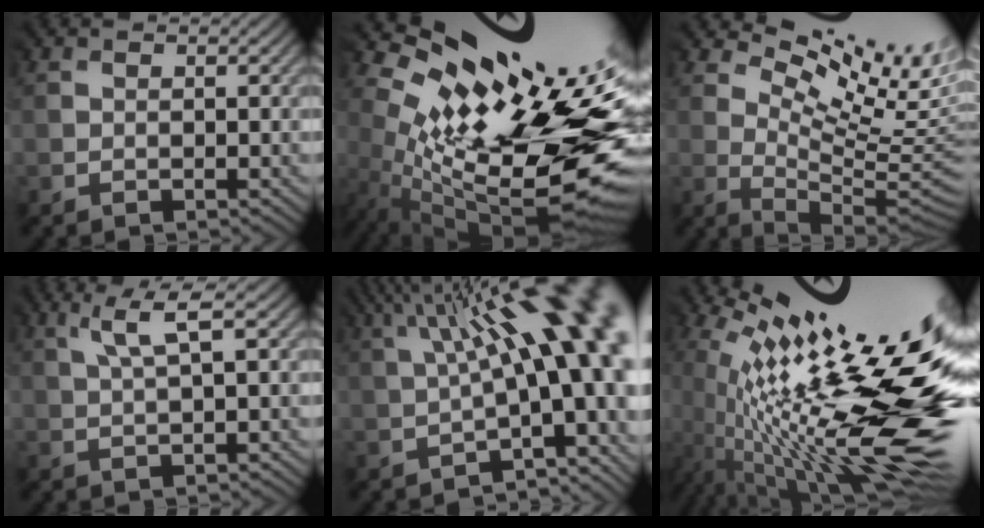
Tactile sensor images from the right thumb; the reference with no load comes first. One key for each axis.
{"total": 15.8, "fx": 2.2, "fy": 6.2, "fz": 14.4, "tx": -0.245, "ty": -0.008, "tz": 0.050}
{"total": 11.5, "fx": 7.4, "fy": 3.7, "fz": 8.0, "tx": -0.157, "ty": 0.000, "tz": 0.124}
{"total": 3.3, "fx": 1.3, "fy": 0.1, "fz": 3.0, "tx": -0.057, "ty": 0.007, "tz": 0.038}
{"total": 14.3, "fx": 1.6, "fy": 4.0, "fz": 13.6, "tx": -0.181, "ty": 0.024, "tz": 0.036}
{"total": 18.1, "fx": -1.1, "fy": 4.3, "fz": 17.6, "tx": -0.284, "ty": -0.003, "tz": -0.013}